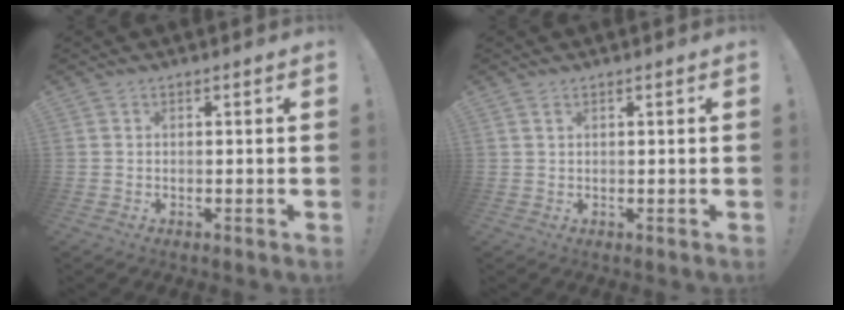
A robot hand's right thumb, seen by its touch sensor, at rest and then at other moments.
{"total": 1.2, "force": [0.7, 0.6, 0.8], "torque": [-0.013, -0.001, 0.012]}